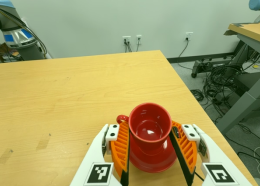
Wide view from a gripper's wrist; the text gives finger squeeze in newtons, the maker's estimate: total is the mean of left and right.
{"total": 3.2, "left": 2.7, "right": 3.6}